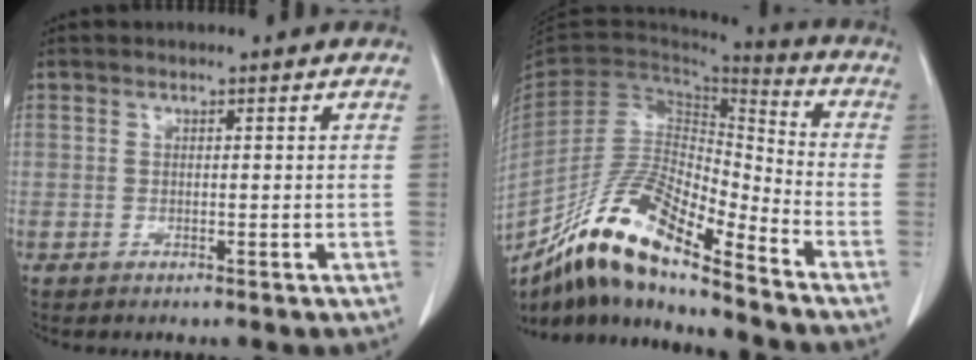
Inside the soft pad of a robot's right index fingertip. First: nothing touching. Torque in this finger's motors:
{"motor_torque": [-0.02, -0.07, -0.09, -0.10]}